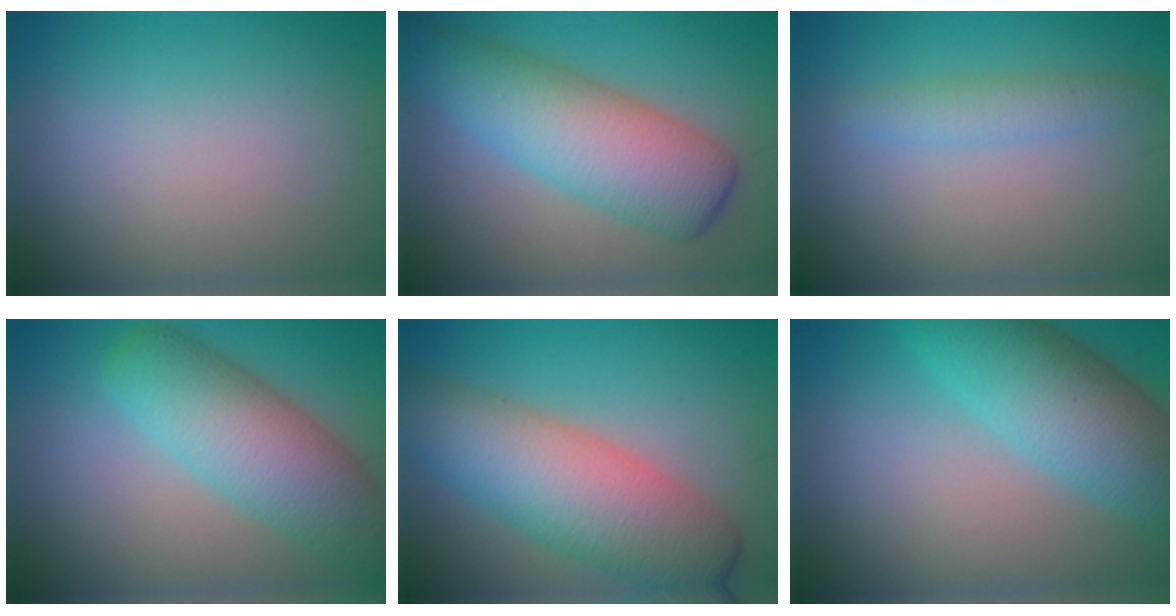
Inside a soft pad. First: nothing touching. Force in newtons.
{"total": 6.7, "press": 6.7, "slide": 0.1}
{"total": 1.9, "press": 1.9, "slide": 0.1}
{"total": 7.7, "press": 7.7, "slide": 0.3}
{"total": 8.9, "press": 8.9, "slide": 0.3}
{"total": 7.9, "press": 7.9, "slide": 0.2}